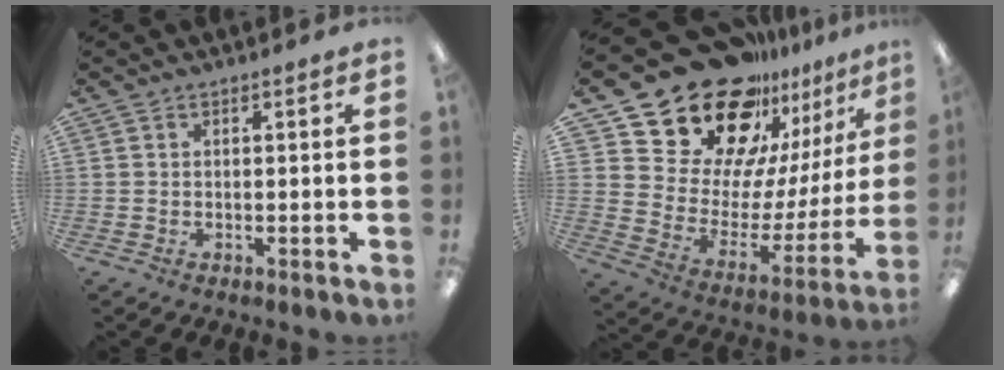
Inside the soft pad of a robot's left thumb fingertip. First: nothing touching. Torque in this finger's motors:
{"motor_torque": [1.26, 1.10, 1.38, -1.39, 0.13]}